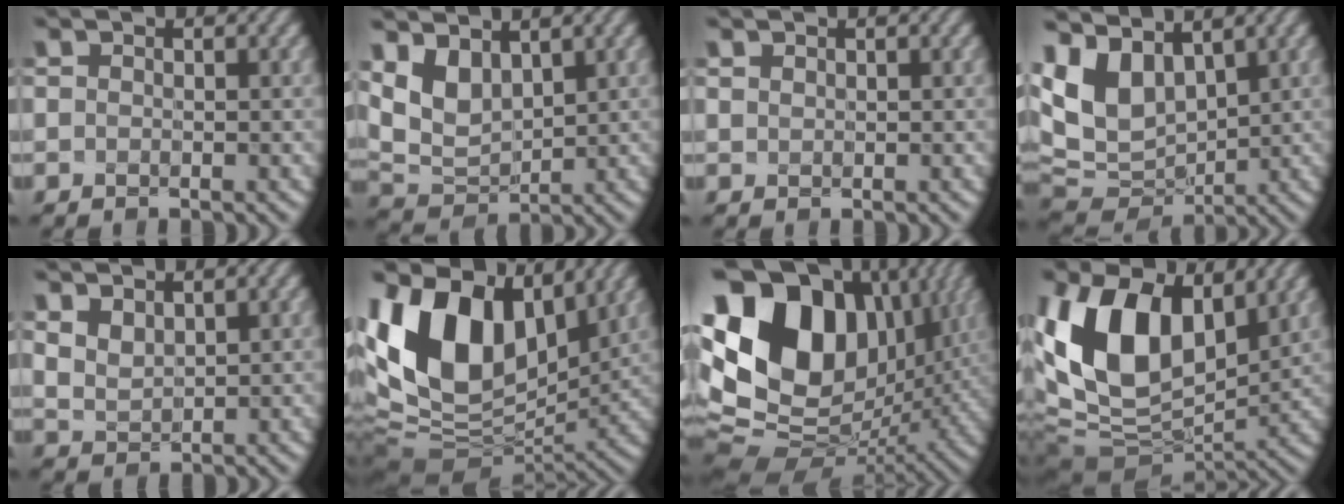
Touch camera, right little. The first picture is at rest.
{"total": 4.1, "force": [2.0, 2.5, 2.6], "torque": [-0.056, -0.006, 0.044]}
{"total": 1.1, "force": [0.7, 0.7, 0.4], "torque": [-0.015, 0.015, 0.007]}
{"total": 8.4, "force": [3.1, 5.6, 5.5], "torque": [-0.134, 0.004, 0.058]}
{"total": 4.2, "force": [2.3, 2.6, 2.3], "torque": [-0.062, 0.022, 0.040]}
{"total": 13.2, "force": [4.3, 8.1, 9.6], "torque": [-0.194, 0.017, 0.073]}
{"total": 18.6, "force": [3.7, 13.4, 12.3], "torque": [-0.256, 0.020, 0.077]}
{"total": 13.7, "force": [4.0, 7.9, 10.5], "torque": [-0.229, 0.008, 0.072]}